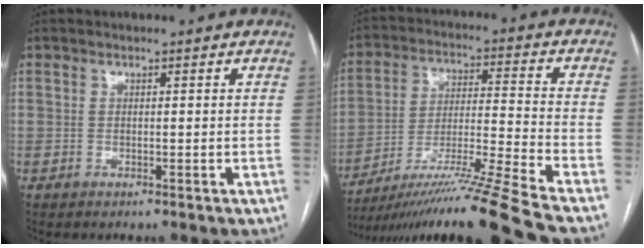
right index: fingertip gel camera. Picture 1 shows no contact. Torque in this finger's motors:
{"motor_torque": [1.55, -0.59, 0.85, 0.21]}